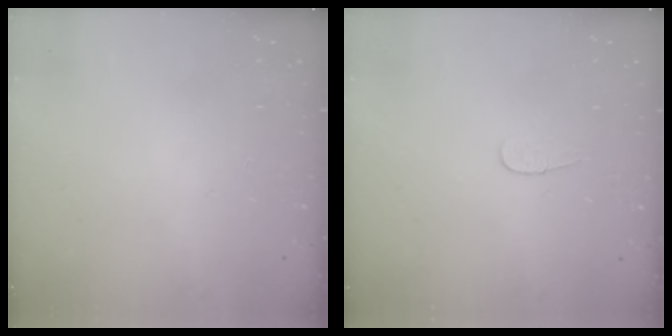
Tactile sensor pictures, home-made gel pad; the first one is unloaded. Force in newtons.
{"total": 4.8, "press": 4.8, "slide": 0.5}